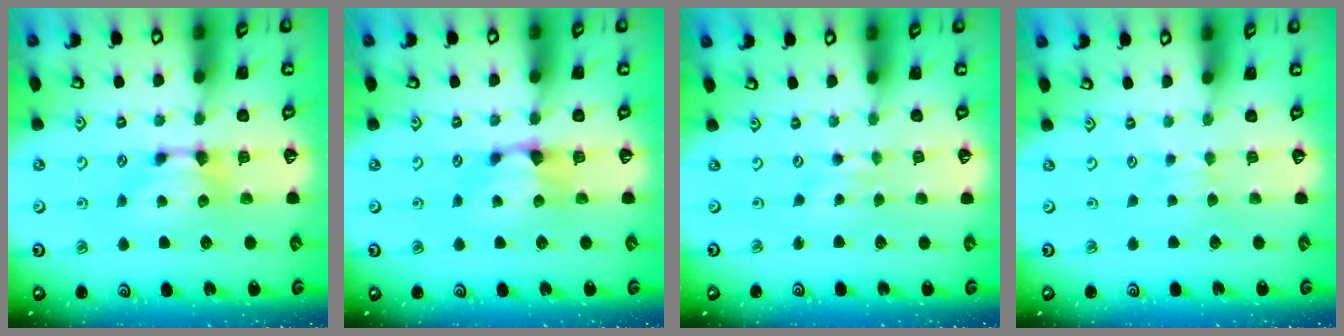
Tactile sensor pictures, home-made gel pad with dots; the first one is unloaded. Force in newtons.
{"total": 1.4, "press": 0.9, "slide": 1.0}
{"total": 2.2, "press": 2.1, "slide": 0.4}
{"total": 2.5, "press": 2.5, "slide": 0.3}